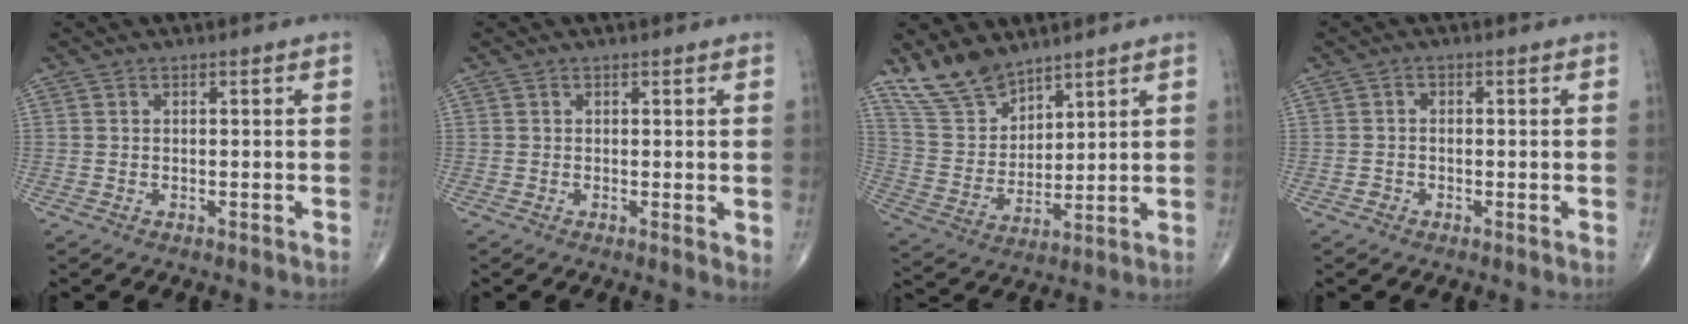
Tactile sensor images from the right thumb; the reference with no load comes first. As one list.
[{"total": 1.8, "force": [0.4, 0.7, 1.6], "torque": [-0.024, -0.009, 0.003]}, {"total": 10.9, "force": [8.9, 4.9, 4.0], "torque": [-0.068, -0.044, 0.188]}, {"total": 1.3, "force": [-0.7, 1.1, 0.3], "torque": [0.003, 0.004, -0.018]}]